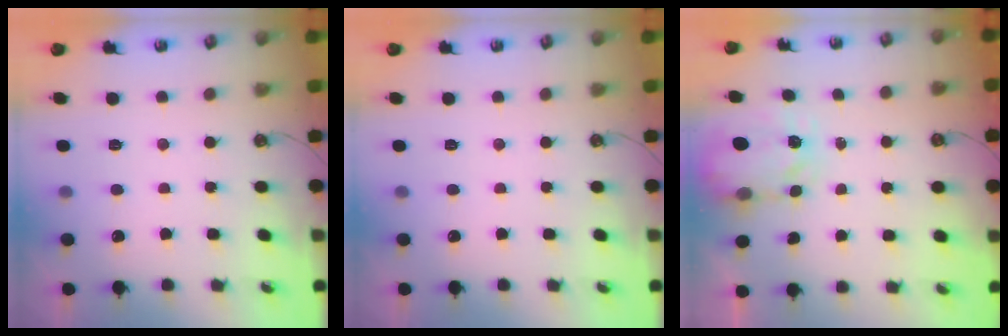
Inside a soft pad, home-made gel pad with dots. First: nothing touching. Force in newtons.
{"total": 0.0}
{"total": 3.7, "press": 3.6, "slide": 0.5}